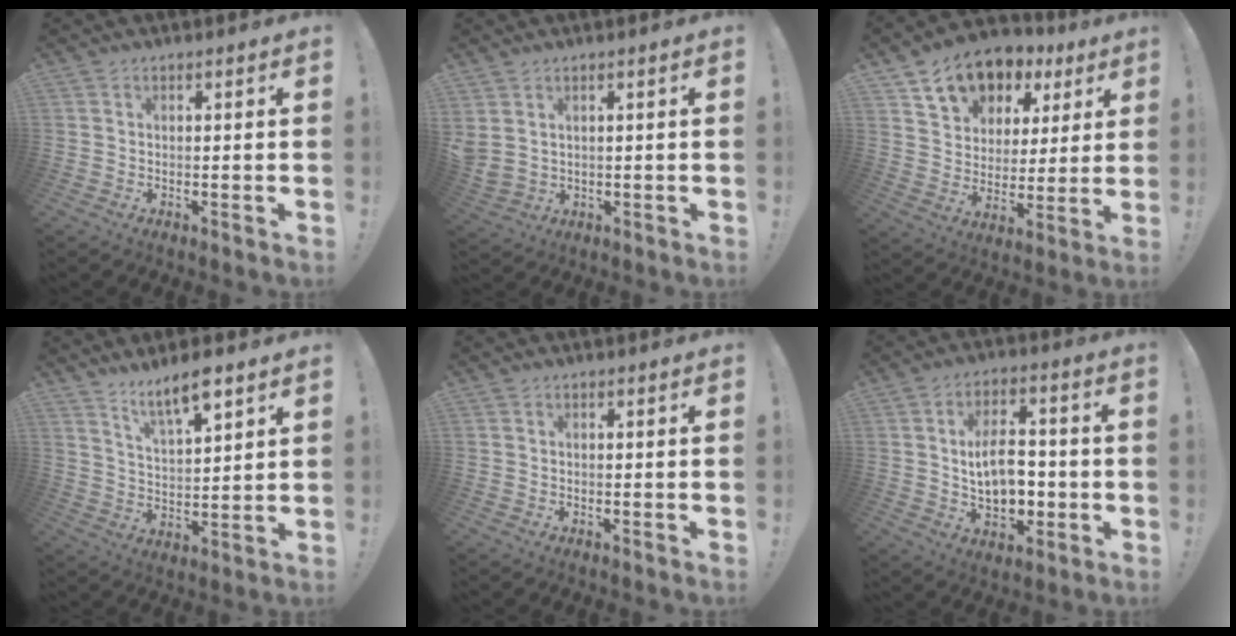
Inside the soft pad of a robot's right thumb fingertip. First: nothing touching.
{"total": 3.5, "force": [1.9, 1.6, 2.4], "torque": [-0.050, -0.005, 0.041]}
{"total": 14.0, "force": [8.4, 9.6, 5.7], "torque": [-0.084, -0.047, 0.158]}
{"total": 9.6, "force": [7.3, 2.1, 5.9], "torque": [-0.089, -0.047, 0.125]}
{"total": 0.0}
{"total": 13.2, "force": [-0.6, 8.7, 9.9], "torque": [-0.162, 0.005, -0.013]}